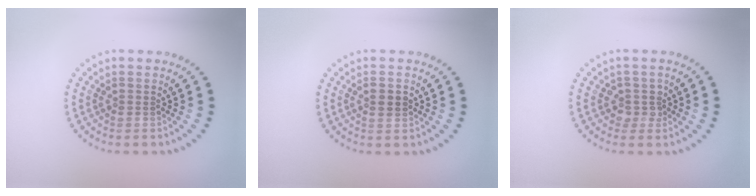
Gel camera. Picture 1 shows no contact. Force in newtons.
{"total": 1.2, "press": 1.2, "slide": 0.1}
{"total": 1.6, "press": 1.4, "slide": 0.8}